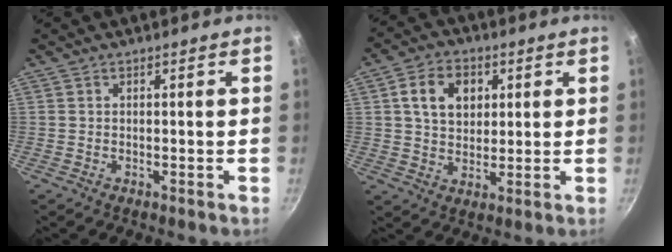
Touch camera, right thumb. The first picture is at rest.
{"total": 9.2, "force": [2.6, 6.8, 5.6], "torque": [-0.076, 0.002, 0.039]}